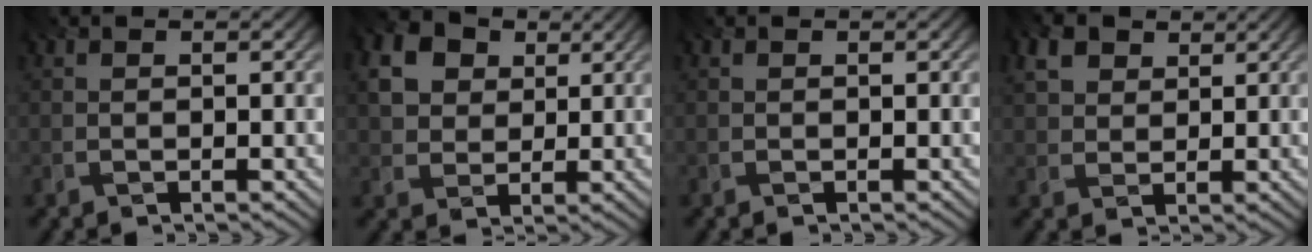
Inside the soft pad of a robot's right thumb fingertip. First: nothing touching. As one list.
[{"total": 6.3, "force": [2.2, 4.9, 3.2], "torque": [-0.100, 0.009, 0.031]}, {"total": 0.0}, {"total": 3.8, "force": [2.0, 2.6, 1.9], "torque": [-0.054, 0.001, 0.040]}]